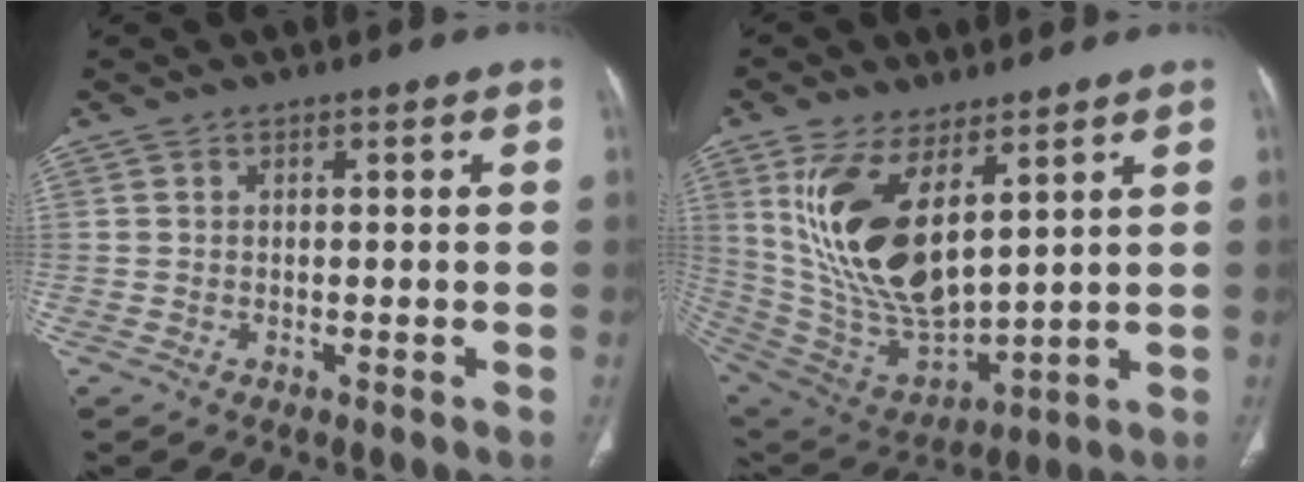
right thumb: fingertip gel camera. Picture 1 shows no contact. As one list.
[{"total": 19.0, "force": [7.2, 8.6, 15.4], "torque": [-0.289, -0.033, 0.160]}]